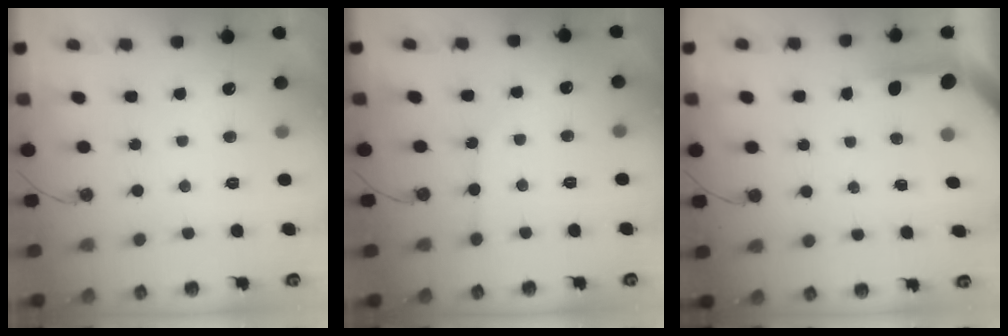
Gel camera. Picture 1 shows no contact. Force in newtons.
{"total": 2.6, "press": 2.6, "slide": 0.5}
{"total": 3.9, "press": 3.8, "slide": 0.3}